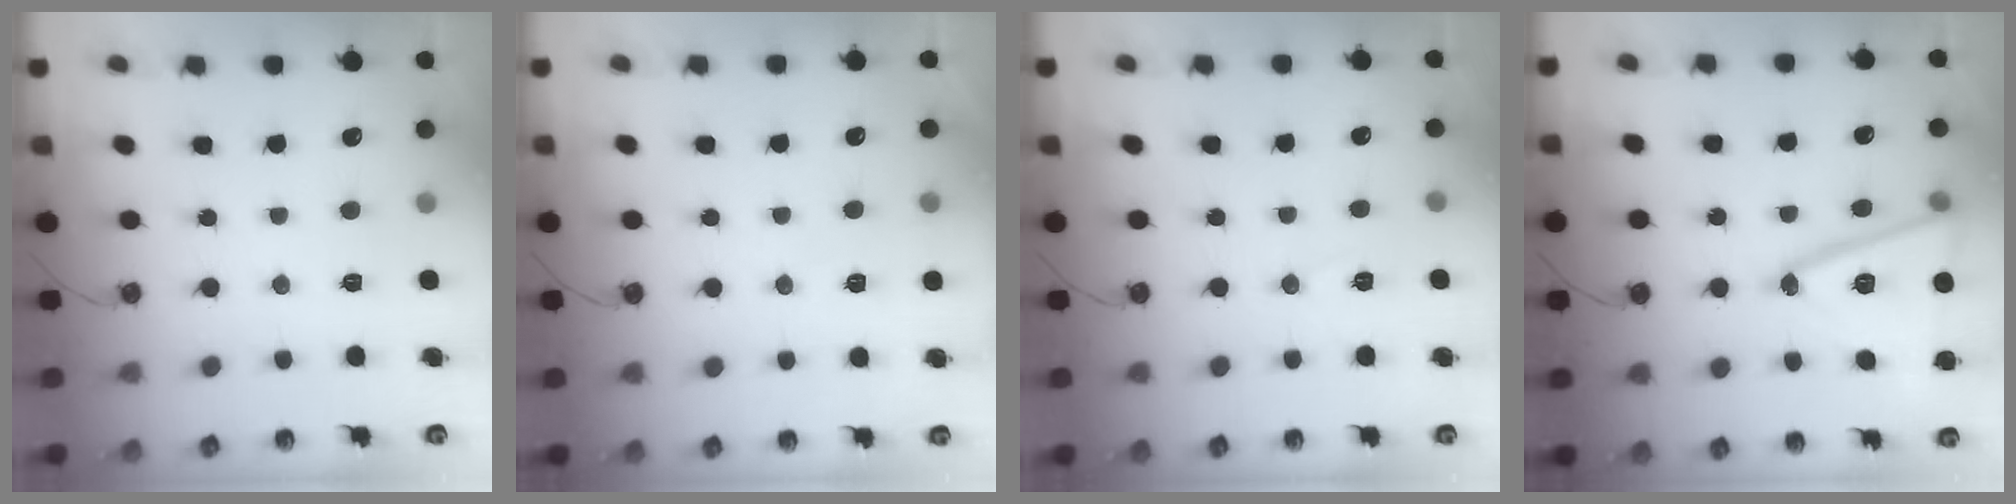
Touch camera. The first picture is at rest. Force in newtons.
{"total": 5.7, "press": 3.8, "slide": 4.2}
{"total": 5.9, "press": 3.8, "slide": 4.5}
{"total": 16.1, "press": 15.9, "slide": 2.6}